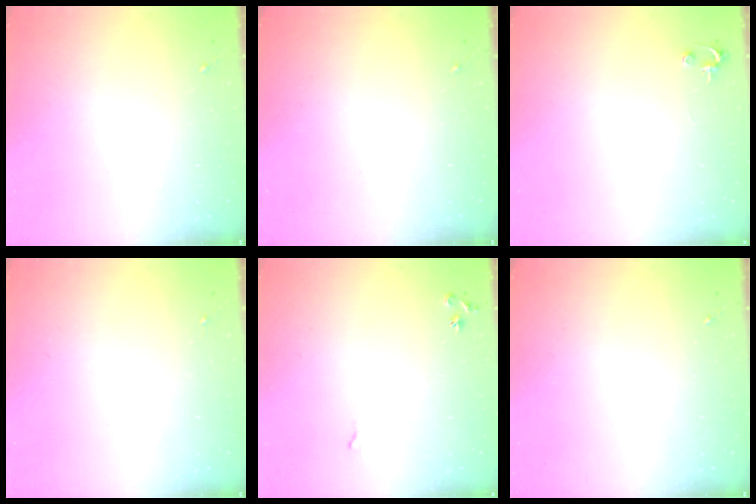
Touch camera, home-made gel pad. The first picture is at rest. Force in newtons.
{"total": 0.0}
{"total": 2.5, "press": 2.5, "slide": 0.2}
{"total": 0.0}
{"total": 6.7, "press": 6.6, "slide": 1.0}
{"total": 0.0}